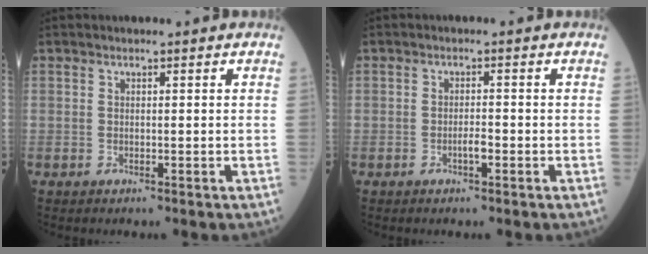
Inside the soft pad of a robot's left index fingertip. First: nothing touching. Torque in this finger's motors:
{"motor_torque": [0.27, 0.15, 0.02, 0.01]}